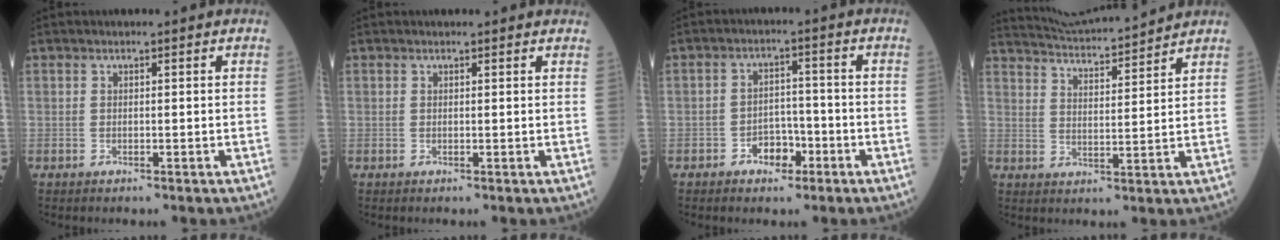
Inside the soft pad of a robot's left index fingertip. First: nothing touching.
{"total": 2.0, "force": [1.9, 0.4, 0.5], "torque": [-0.012, 0.009, 0.014]}
{"total": 4.3, "force": [-2.4, 2.7, 2.4], "torque": [-0.036, 0.012, -0.039]}
{"total": 12.7, "force": [12.2, -0.2, 3.3], "torque": [-0.068, 0.013, 0.189]}